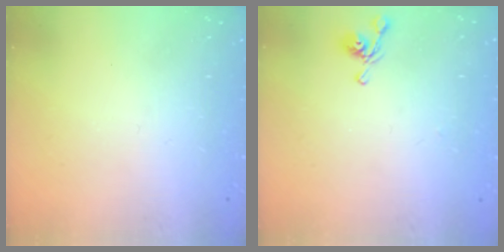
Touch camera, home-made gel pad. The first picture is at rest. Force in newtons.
{"total": 4.3, "press": 4.3, "slide": 0.2}